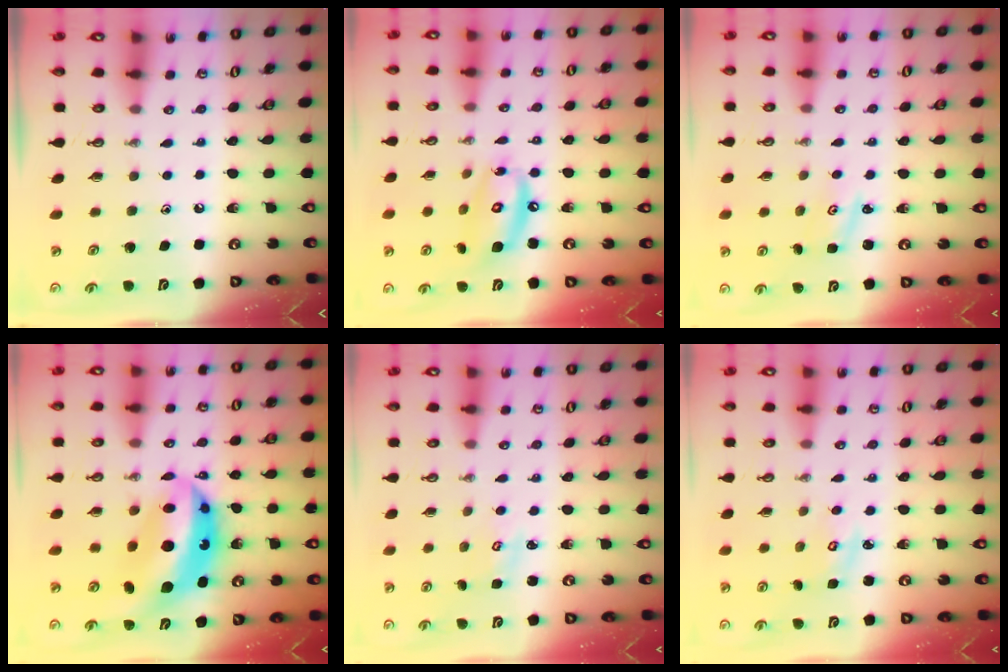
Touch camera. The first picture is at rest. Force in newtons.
{"total": 13.5, "press": 13.5, "slide": 1.3}
{"total": 1.5, "press": 1.5, "slide": 0.3}
{"total": 16.3, "press": 16.3, "slide": 1.6}
{"total": 1.9, "press": 1.9, "slide": 0.2}
{"total": 3.7, "press": 3.7, "slide": 0.4}